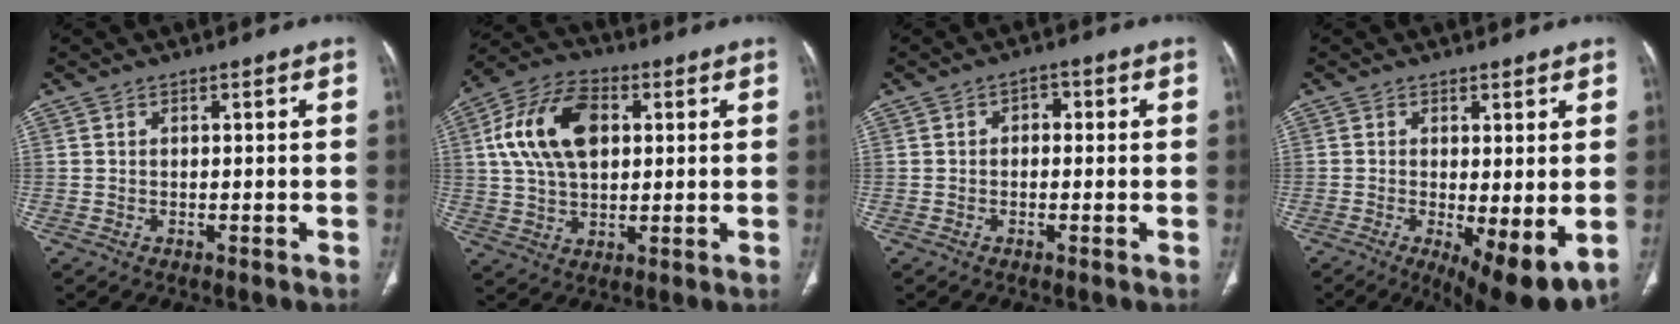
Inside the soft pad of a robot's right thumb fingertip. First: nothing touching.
{"total": 15.2, "force": [3.4, 9.4, 11.4], "torque": [-0.208, 0.013, 0.058]}
{"total": 2.3, "force": [0.1, 1.6, 1.5], "torque": [-0.008, 0.007, -0.006]}
{"total": 10.0, "force": [-1.9, 3.2, 9.3], "torque": [-0.141, -0.026, -0.021]}